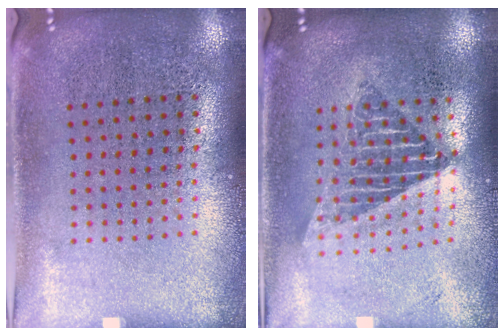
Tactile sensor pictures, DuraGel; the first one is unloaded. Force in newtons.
{"total": 1.5, "press": 1.3, "slide": 0.8}